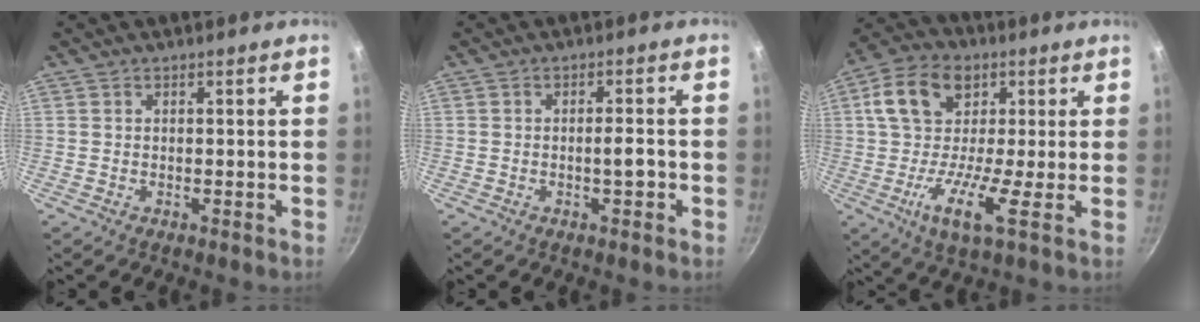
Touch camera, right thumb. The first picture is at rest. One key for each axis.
{"total": 3.0, "fx": -1.0, "fy": 0.9, "fz": 2.8, "tx": -0.034, "ty": 0.010, "tz": -0.013}
{"total": 13.8, "fx": 0.7, "fy": 7.8, "fz": 11.4, "tx": -0.191, "ty": 0.015, "tz": -0.013}